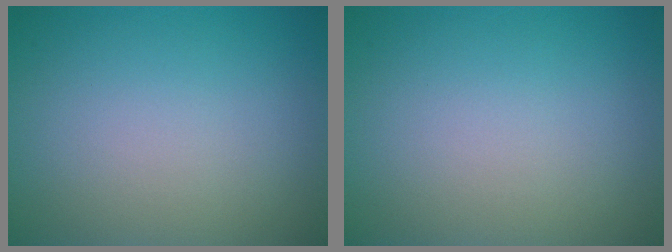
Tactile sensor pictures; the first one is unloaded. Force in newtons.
{"total": 0.0}